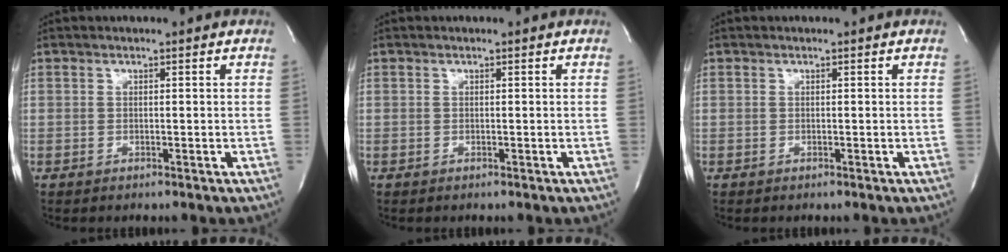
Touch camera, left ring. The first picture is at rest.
{"total": 0.0}
{"total": 0.0}